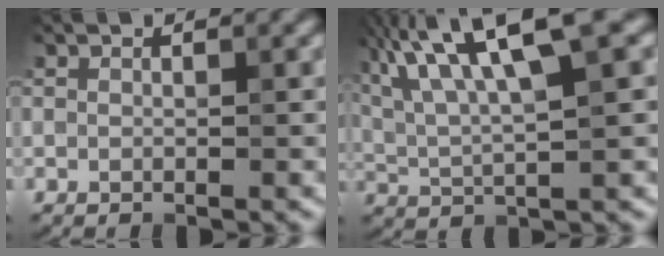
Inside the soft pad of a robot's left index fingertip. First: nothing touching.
{"total": 12.6, "force": [5.7, 3.4, 10.7], "torque": [-0.182, 0.027, 0.092]}